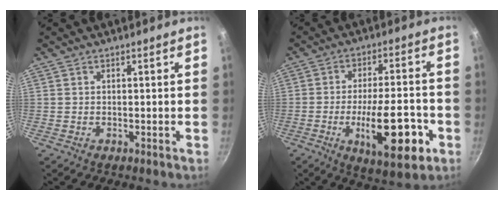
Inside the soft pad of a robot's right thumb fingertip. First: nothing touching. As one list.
[{"total": 16.1, "force": [-5.3, 5.7, 14.1], "torque": [-0.202, 0.015, -0.076]}]